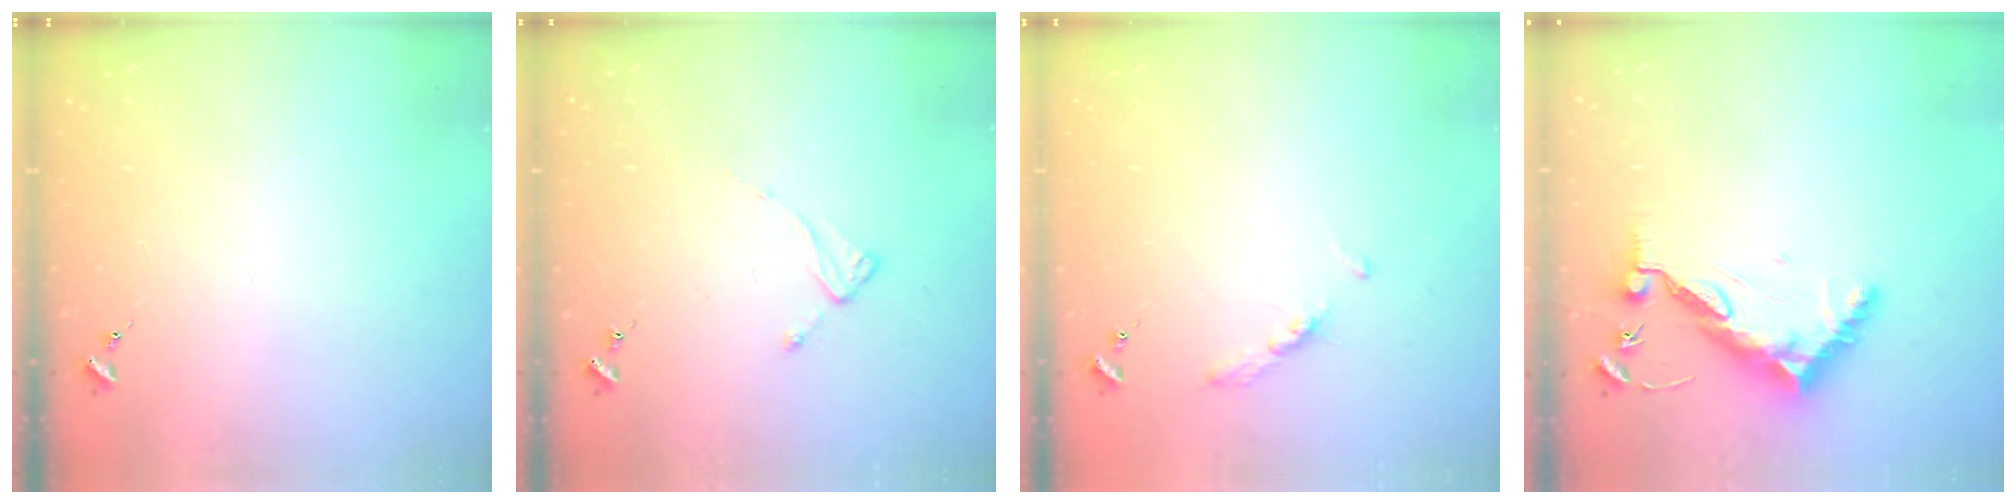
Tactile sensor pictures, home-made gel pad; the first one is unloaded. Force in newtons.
{"total": 2.0, "press": 2.0, "slide": 0.3}
{"total": 3.7, "press": 3.6, "slide": 0.4}
{"total": 10.6, "press": 10.5, "slide": 0.9}